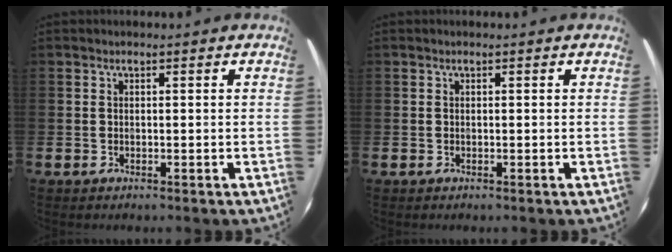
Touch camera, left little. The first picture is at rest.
{"total": 0.0}